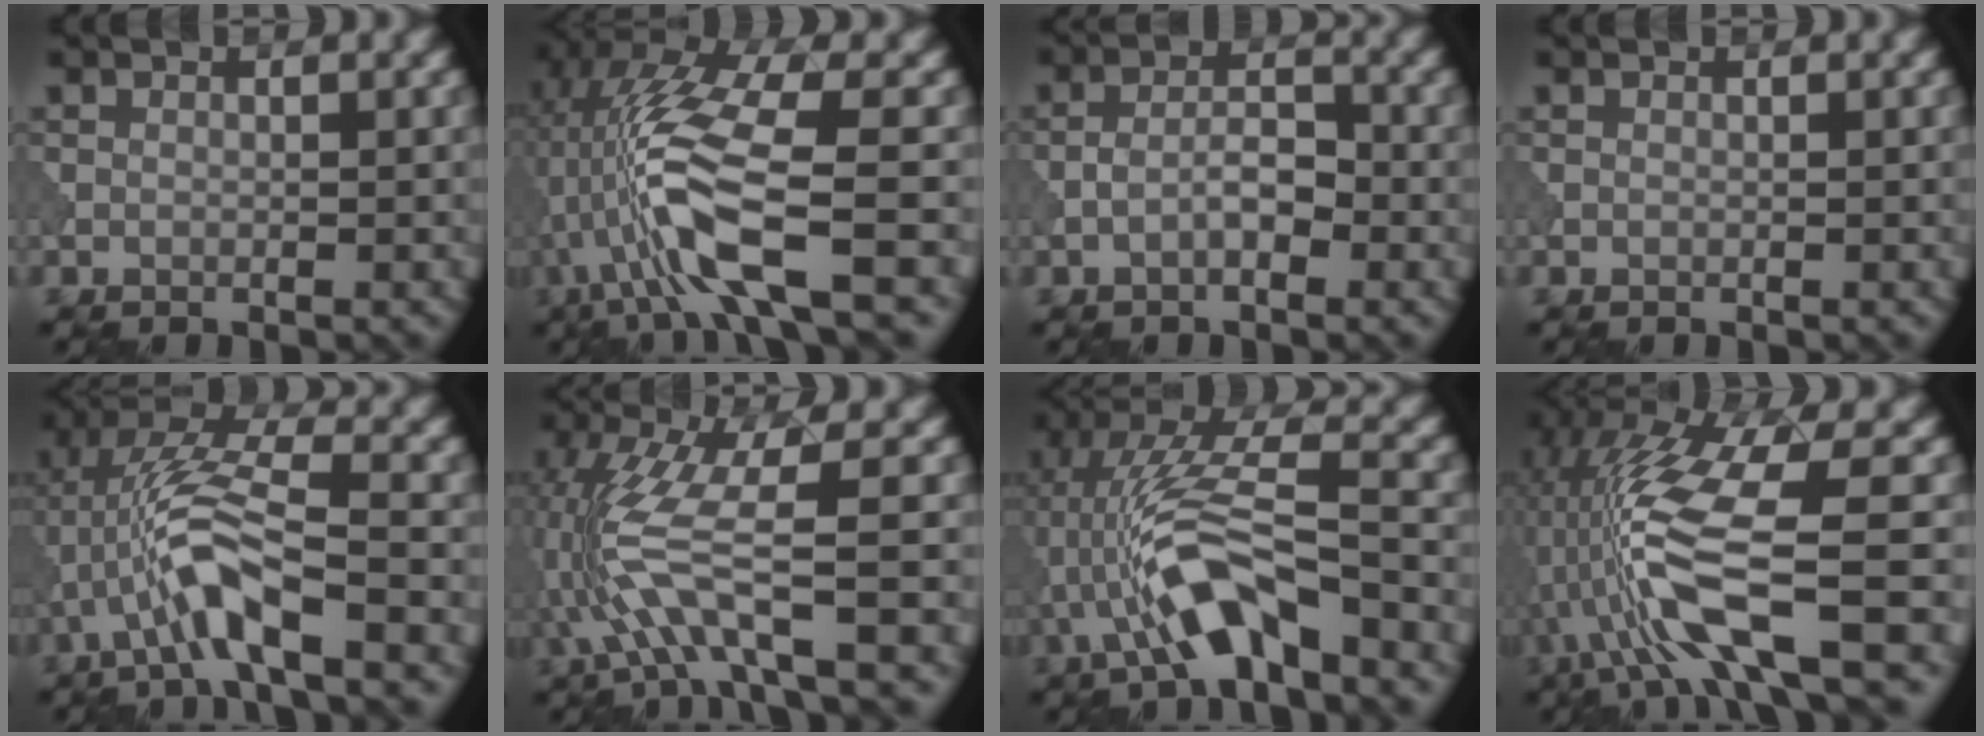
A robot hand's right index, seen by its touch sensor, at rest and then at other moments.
{"total": 10.9, "force": [-2.6, 3.0, 10.2], "torque": [-0.215, 0.007, -0.051]}
{"total": 2.4, "force": [-1.0, 0.9, 2.0], "torque": [-0.037, 0.010, -0.024]}
{"total": 0.0}
{"total": 6.9, "force": [-2.4, 1.5, 6.3], "torque": [-0.134, 0.019, -0.050]}
{"total": 8.8, "force": [-2.4, 2.3, 8.2], "torque": [-0.188, 0.001, -0.048]}
{"total": 8.2, "force": [-3.1, 2.3, 7.3], "torque": [-0.143, 0.018, -0.059]}
{"total": 13.3, "force": [-3.1, 3.8, 12.3], "torque": [-0.253, 0.002, -0.052]}